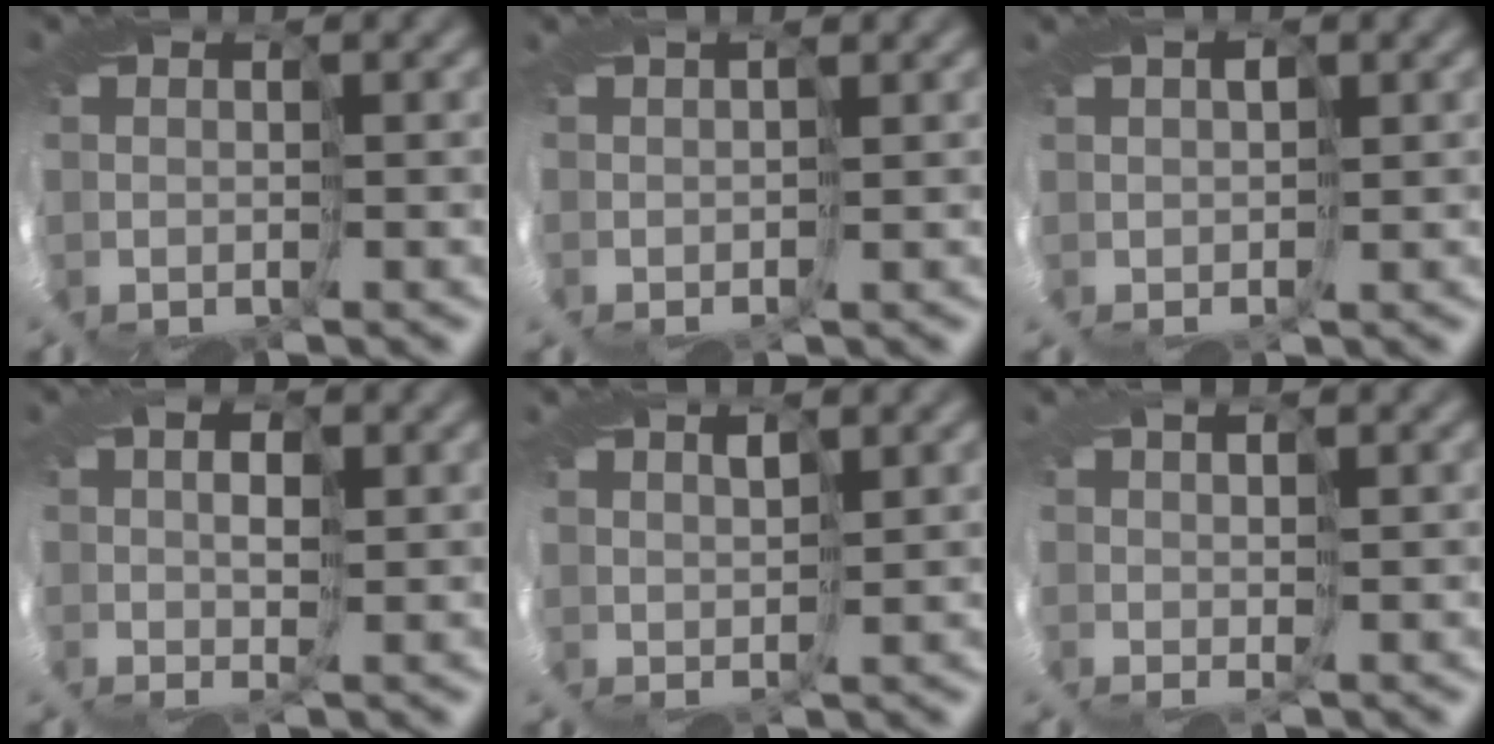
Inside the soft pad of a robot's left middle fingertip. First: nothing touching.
{"total": 1.4, "force": [0.9, -1.0, -0.3], "torque": [0.008, 0.011, 0.004]}
{"total": 1.2, "force": [0.7, -0.6, -0.7], "torque": [0.025, 0.016, 0.004]}
{"total": 1.3, "force": [0.5, -1.2, 0.2], "torque": [0.009, 0.013, -0.006]}
{"total": 2.9, "force": [1.2, -2.2, -1.4], "torque": [0.031, 0.009, 0.002]}
{"total": 2.3, "force": [0.5, -2.2, -0.5], "torque": [0.024, 0.007, -0.011]}